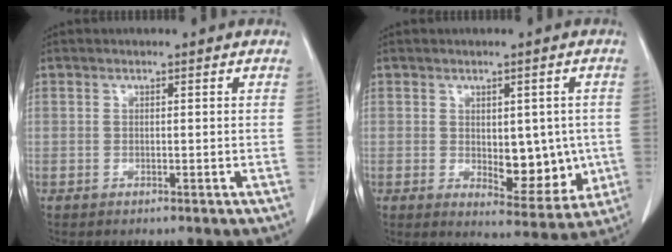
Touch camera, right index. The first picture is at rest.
{"total": 8.6, "force": [-0.4, 4.4, 7.4], "torque": [-0.079, -0.005, 0.010]}